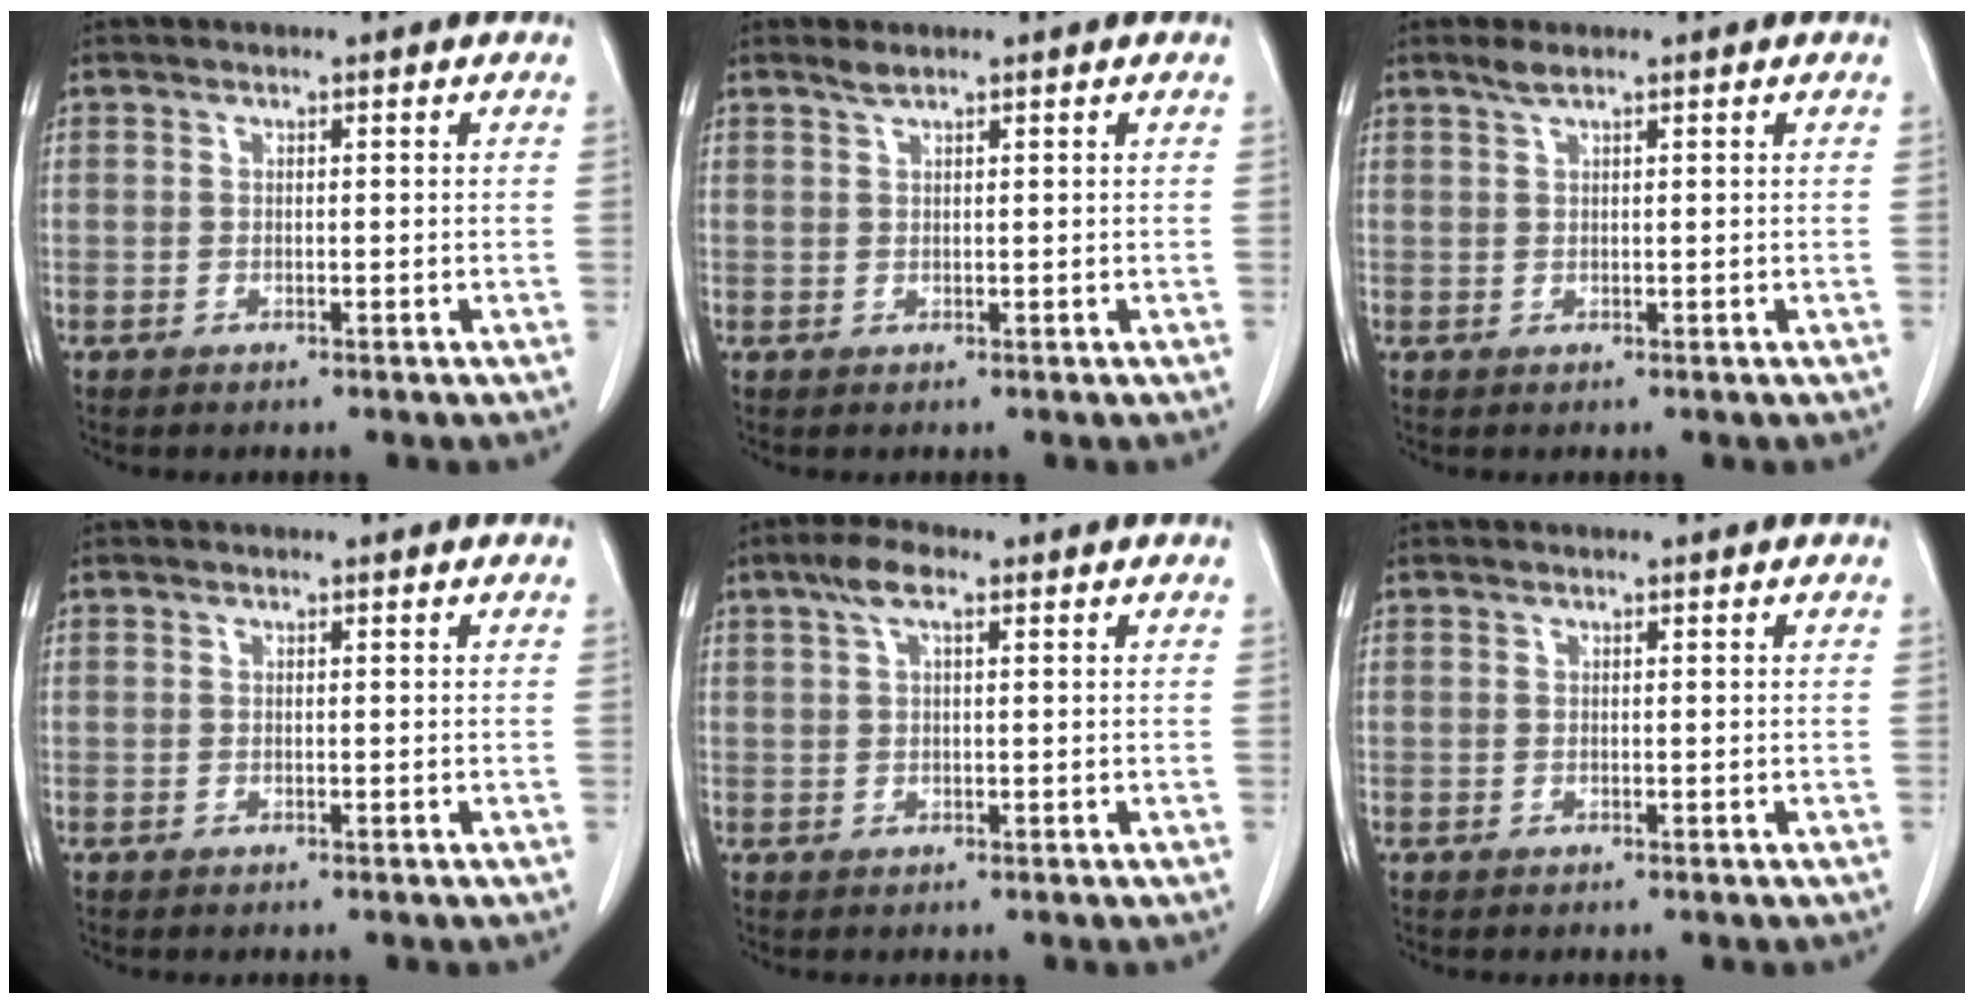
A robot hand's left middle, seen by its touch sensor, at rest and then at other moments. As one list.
[{"total": 1.0, "force": [0.9, -0.1, 0.5], "torque": [-0.012, 0.001, 0.022]}, {"total": 1.4, "force": [1.1, 0.0, 0.9], "torque": [-0.021, 0.004, 0.025]}, {"total": 0.0}, {"total": 3.7, "force": [2.0, 0.9, 3.0], "torque": [-0.065, 0.016, 0.039]}, {"total": 0.0}]